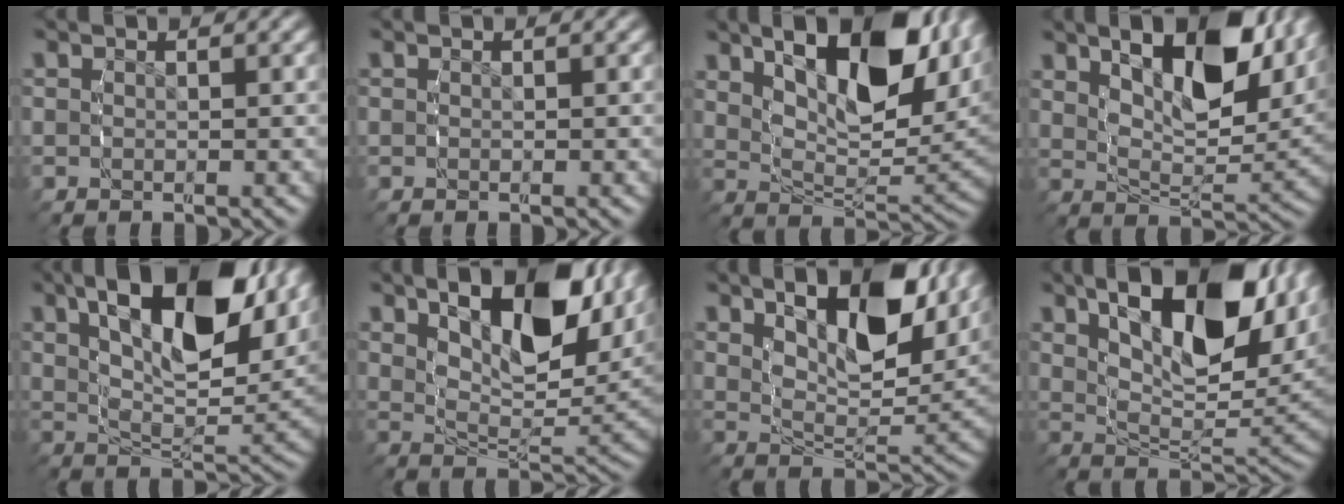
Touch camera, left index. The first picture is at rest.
{"total": 0.0}
{"total": 13.2, "force": [5.0, 6.8, 10.2], "torque": [-0.134, 0.011, 0.067]}
{"total": 10.8, "force": [4.9, 5.2, 8.2], "torque": [-0.118, 0.006, 0.067]}
{"total": 13.3, "force": [5.6, 6.2, 10.3], "torque": [-0.150, 0.017, 0.073]}
{"total": 11.9, "force": [4.9, 5.9, 9.1], "torque": [-0.126, 0.009, 0.066]}
{"total": 9.8, "force": [4.6, 4.7, 7.4], "torque": [-0.110, 0.001, 0.065]}
{"total": 14.8, "force": [5.5, 7.6, 11.4], "torque": [-0.150, 0.017, 0.074]}